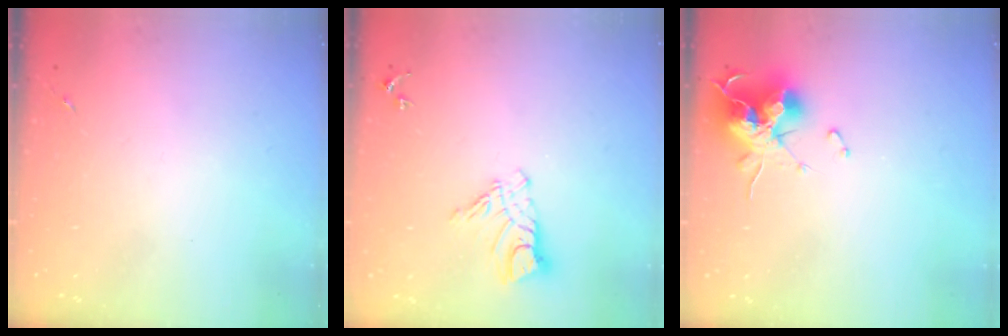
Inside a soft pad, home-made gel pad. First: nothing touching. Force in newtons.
{"total": 9.9, "press": 9.9, "slide": 0.8}
{"total": 14.9, "press": 14.9, "slide": 0.9}